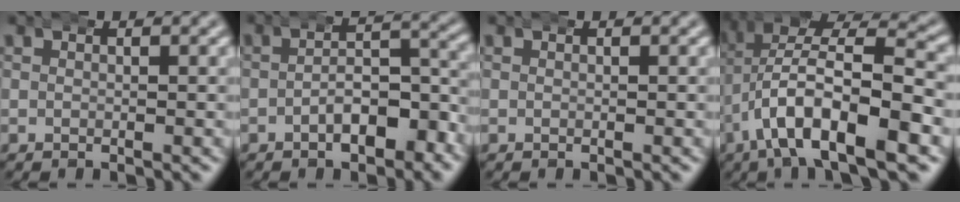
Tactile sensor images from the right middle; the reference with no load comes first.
{"total": 4.8, "force": [-3.2, 1.8, 3.1], "torque": [-0.026, 0.000, -0.052]}
{"total": 0.0}
{"total": 10.1, "force": [-2.1, 5.2, 8.3], "torque": [-0.156, -0.014, -0.029]}